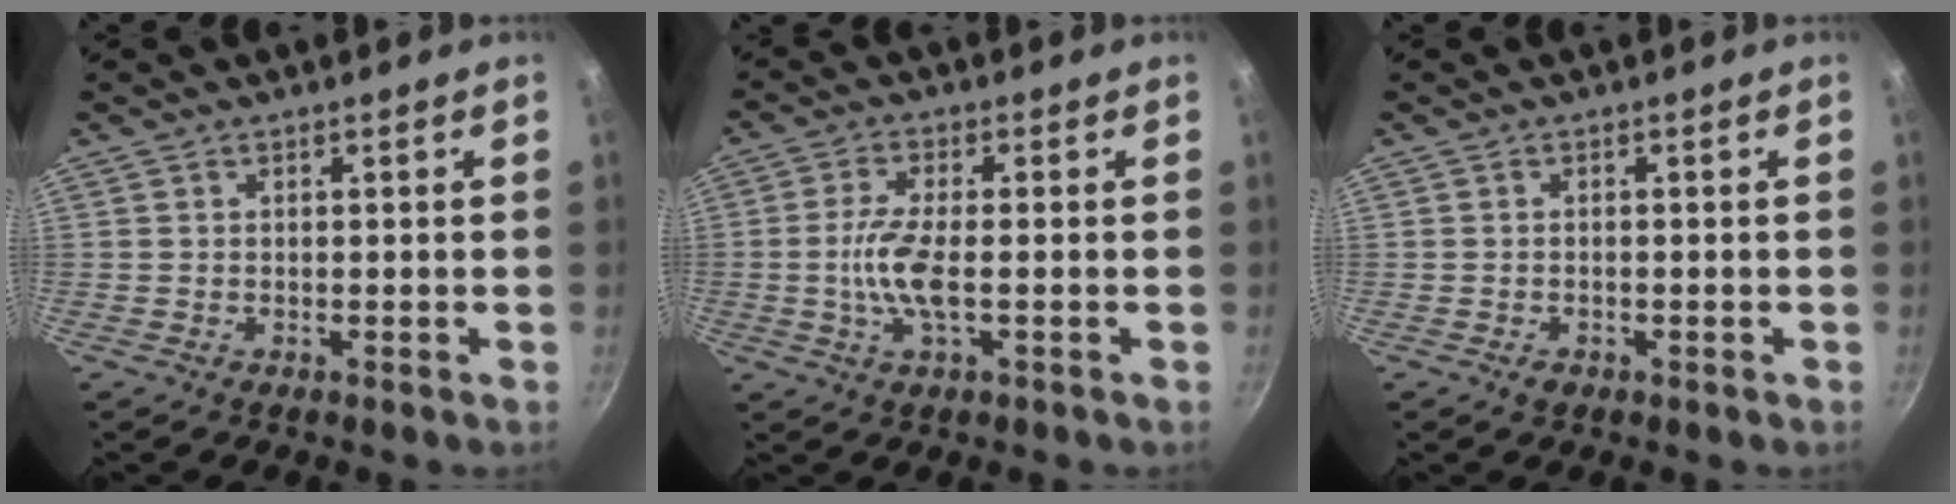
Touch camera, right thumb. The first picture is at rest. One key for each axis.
{"total": 7.0, "fx": -1.0, "fy": 2.1, "fz": 6.6, "tx": -0.142, "ty": 0.003, "tz": -0.027}
{"total": 1.5, "fx": -0.8, "fy": 1.0, "fz": 0.7, "tx": -0.015, "ty": 0.003, "tz": -0.010}